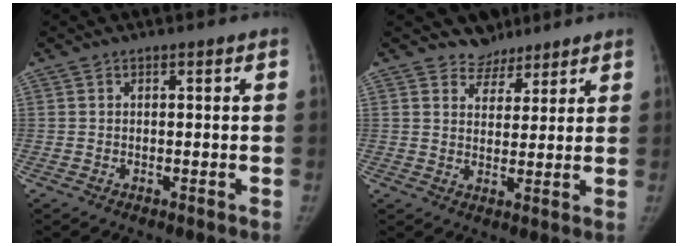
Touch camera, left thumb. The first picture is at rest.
{"total": 4.9, "force": [3.9, 2.8, -0.7], "torque": [0.041, -0.031, 0.057]}